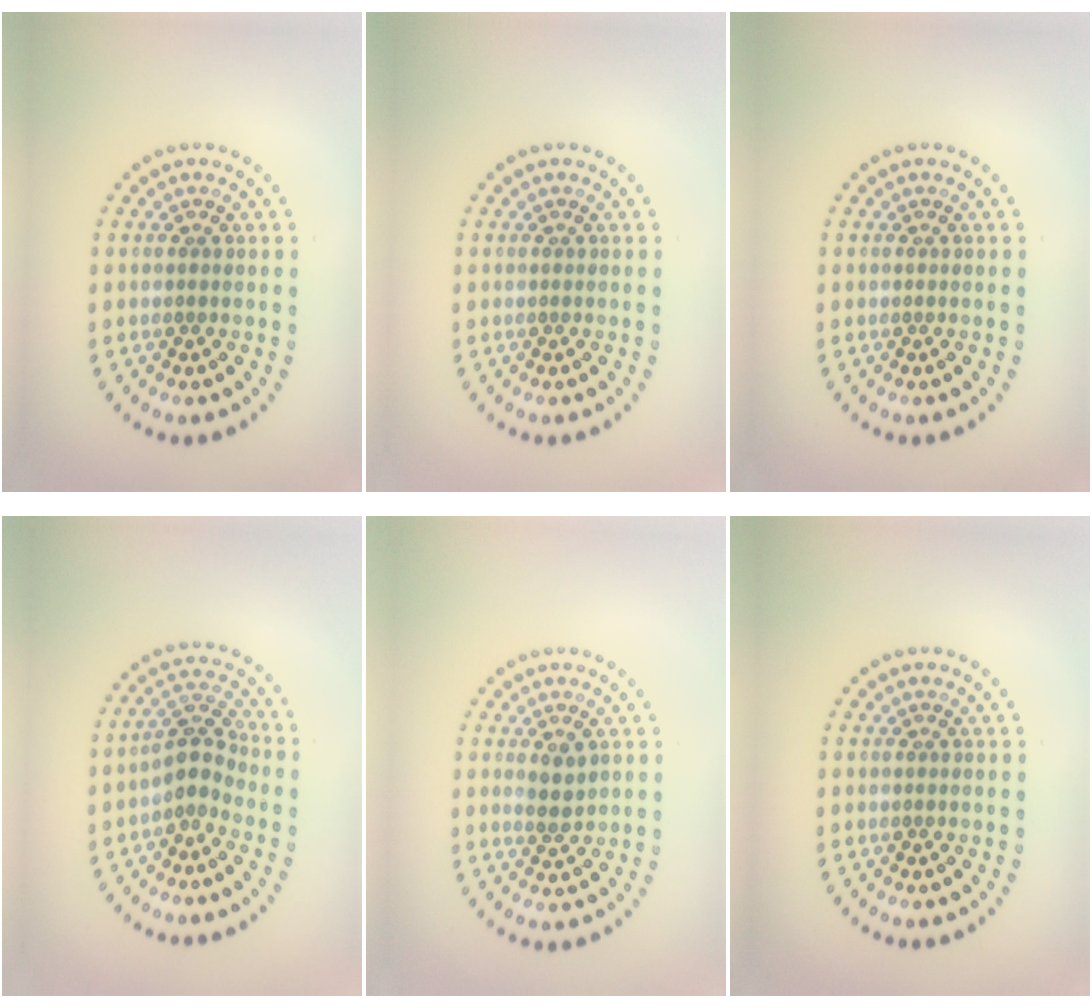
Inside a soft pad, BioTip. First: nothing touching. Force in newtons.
{"total": 0.0}
{"total": 0.0}
{"total": 2.8, "press": 2.4, "slide": 1.4}
{"total": 1.5, "press": 1.4, "slide": 0.6}
{"total": 0.0}